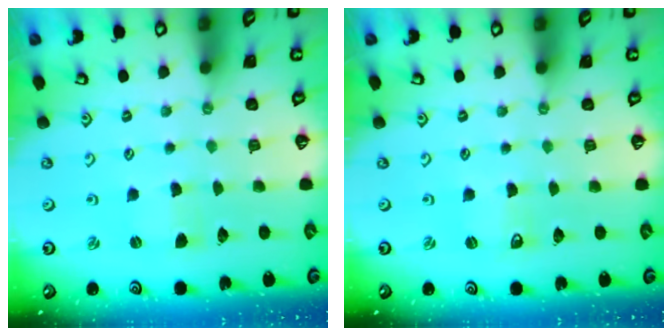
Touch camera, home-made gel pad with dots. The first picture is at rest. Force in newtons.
{"total": 0.6, "press": 0.6, "slide": 0.1}